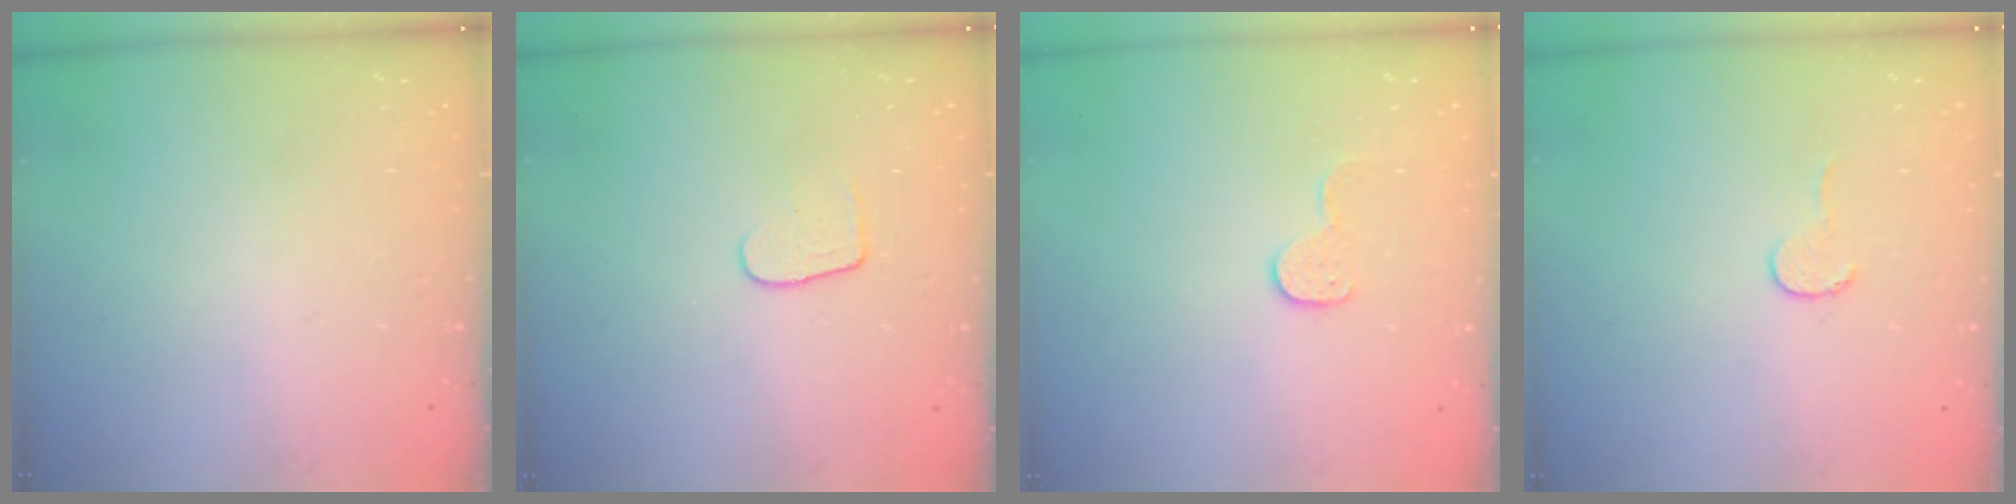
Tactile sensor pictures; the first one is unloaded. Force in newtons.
{"total": 5.1, "press": 5.1, "slide": 0.4}
{"total": 6.1, "press": 6.1, "slide": 0.2}
{"total": 3.7, "press": 3.7, "slide": 0.4}